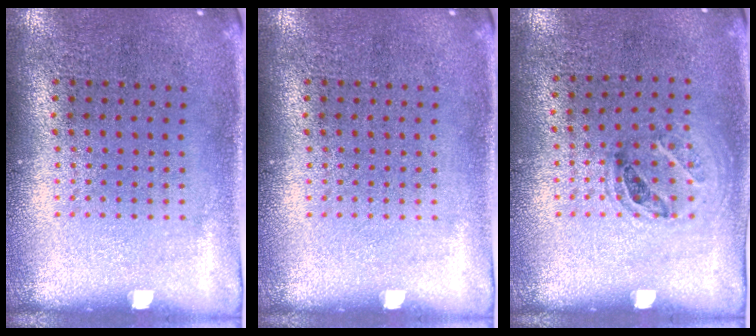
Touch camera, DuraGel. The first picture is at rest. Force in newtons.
{"total": 0.0}
{"total": 1.0, "press": 0.8, "slide": 0.6}